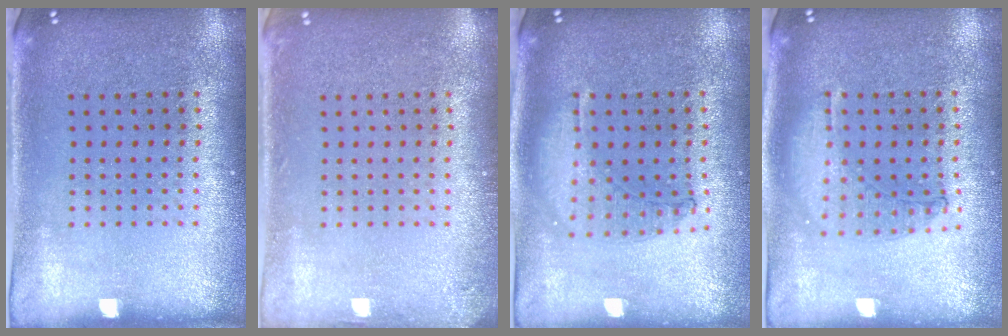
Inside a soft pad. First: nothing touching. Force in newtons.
{"total": 0.9, "press": 0.9, "slide": 0.1}
{"total": 0.9, "press": 0.9, "slide": 0.3}
{"total": 1.0, "press": 1.0, "slide": 0.3}